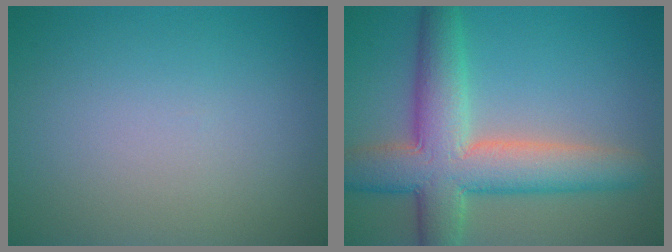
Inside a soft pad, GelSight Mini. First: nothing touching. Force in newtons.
{"total": 8.8, "press": 8.8, "slide": 0.5}